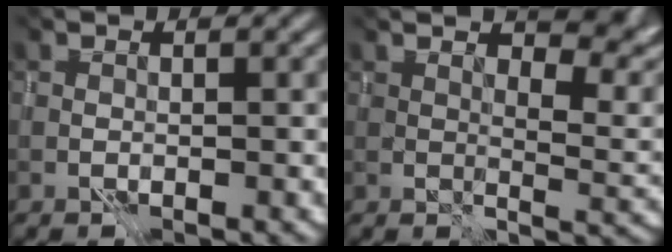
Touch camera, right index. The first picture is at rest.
{"total": 4.3, "force": [2.4, 1.6, 3.2], "torque": [-0.038, -0.006, 0.049]}